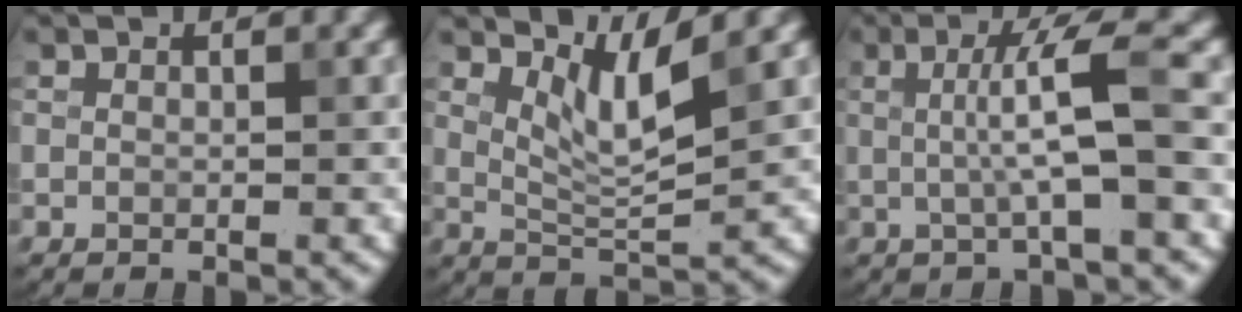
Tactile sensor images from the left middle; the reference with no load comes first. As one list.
[{"total": 3.2, "force": [2.0, 0.5, 2.5], "torque": [-0.055, -0.009, 0.045]}, {"total": 4.4, "force": [0.0, 0.1, 4.4], "torque": [-0.080, 0.008, 0.002]}]